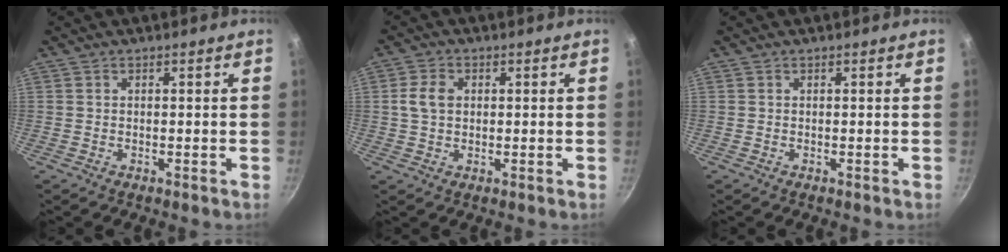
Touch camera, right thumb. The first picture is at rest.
{"total": 4.6, "force": [0.7, 3.3, 3.1], "torque": [-0.060, 0.005, 0.012]}
{"total": 0.0}